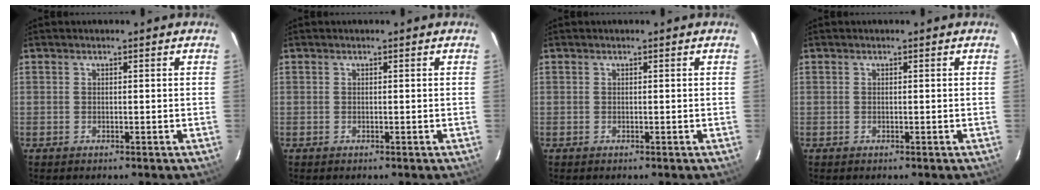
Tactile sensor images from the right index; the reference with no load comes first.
{"total": 0.0}
{"total": 0.0}
{"total": 0.0}